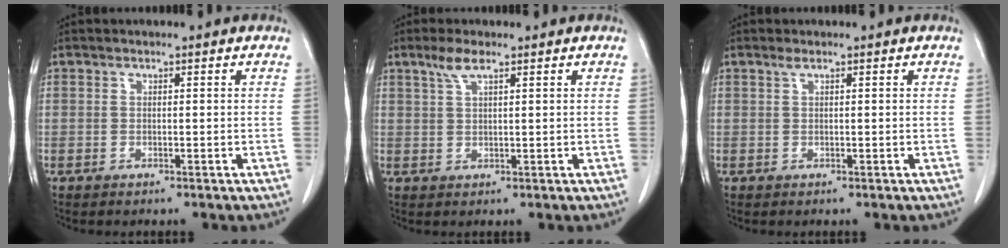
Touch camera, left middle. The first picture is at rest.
{"total": 3.0, "force": [2.0, 0.4, 2.2], "torque": [-0.053, 0.006, 0.043]}
{"total": 0.7, "force": [0.5, 0.0, 0.5], "torque": [-0.017, 0.007, 0.012]}